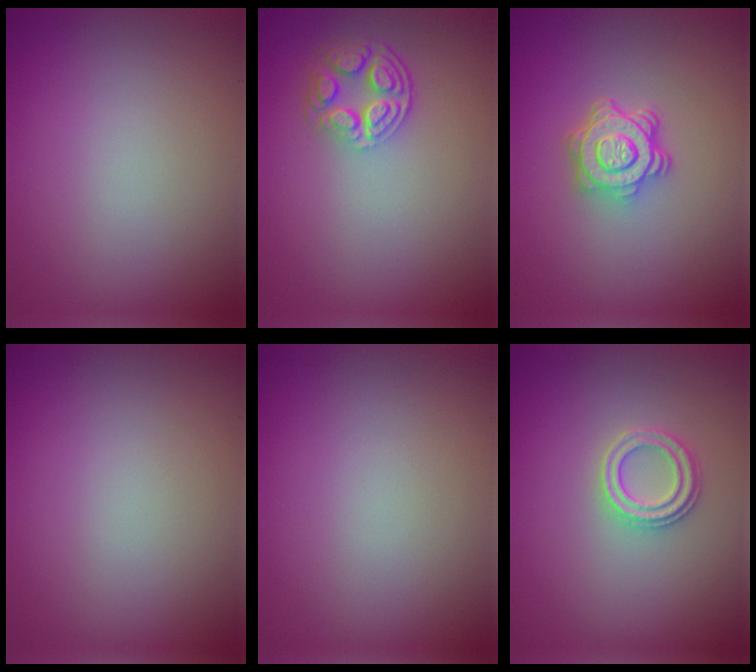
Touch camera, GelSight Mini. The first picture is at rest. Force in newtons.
{"total": 4.3, "press": 3.3, "slide": 2.8}
{"total": 4.5, "press": 3.4, "slide": 3.0}
{"total": 0.0}
{"total": 0.0}
{"total": 2.2, "press": 2.1, "slide": 0.6}